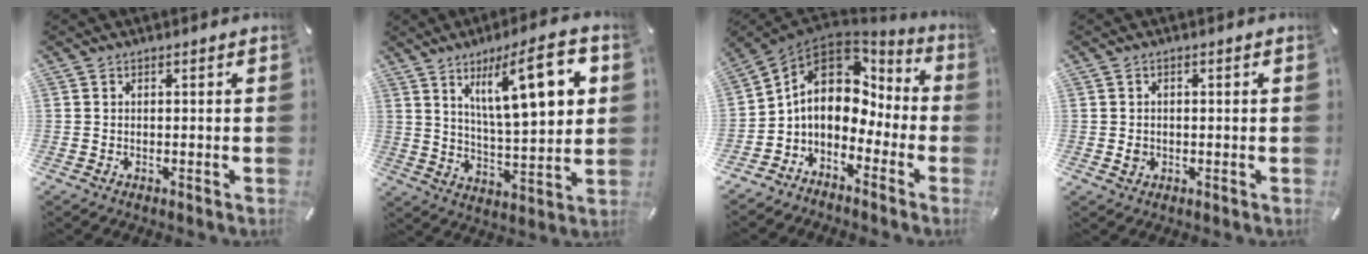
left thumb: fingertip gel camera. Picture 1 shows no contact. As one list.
[{"total": 19.4, "force": [8.4, 6.1, 16.3], "torque": [-0.247, -0.026, 0.125]}, {"total": 11.7, "force": [0.8, 9.2, 7.2], "torque": [-0.130, -0.002, 0.012]}, {"total": 1.7, "force": [-0.2, 1.4, 0.9], "torque": [-0.018, 0.006, -0.005]}]